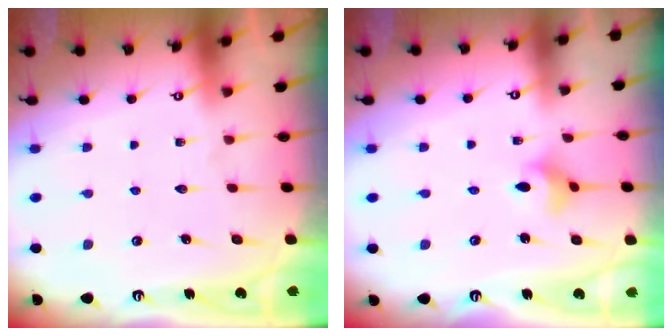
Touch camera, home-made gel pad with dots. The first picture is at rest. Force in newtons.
{"total": 3.8, "press": 3.8, "slide": 0.5}